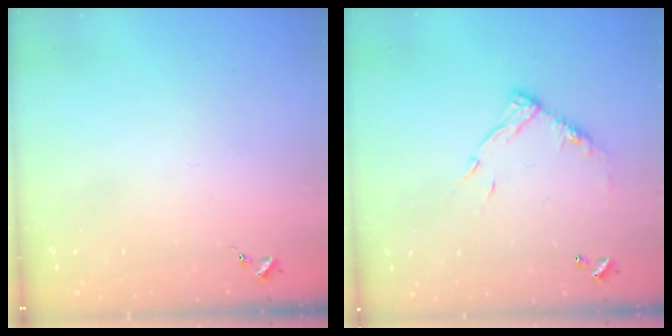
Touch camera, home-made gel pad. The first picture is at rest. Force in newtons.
{"total": 10.9, "press": 10.9, "slide": 0.8}